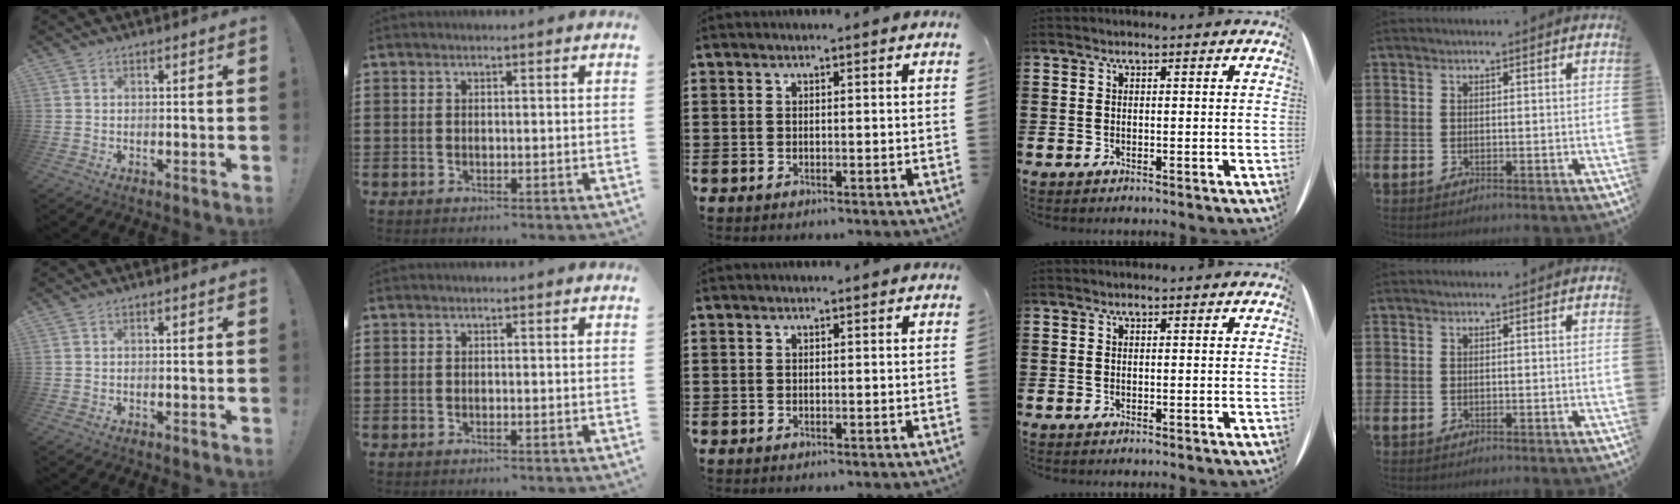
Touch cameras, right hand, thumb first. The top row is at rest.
{"thumb": {"total": 0.5, "force": [-0.5, 0.1, 0.2], "torque": [-0.006, 0.003, -0.009]}}